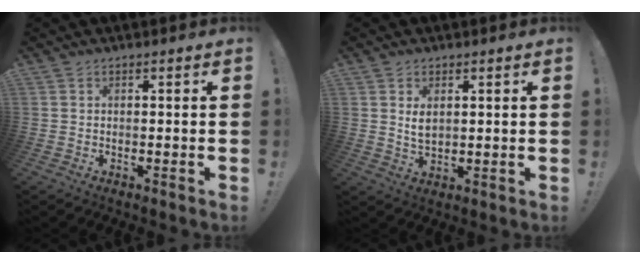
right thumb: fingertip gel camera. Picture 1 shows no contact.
{"total": 3.8, "force": [1.5, 2.0, 2.9], "torque": [-0.037, -0.009, 0.024]}